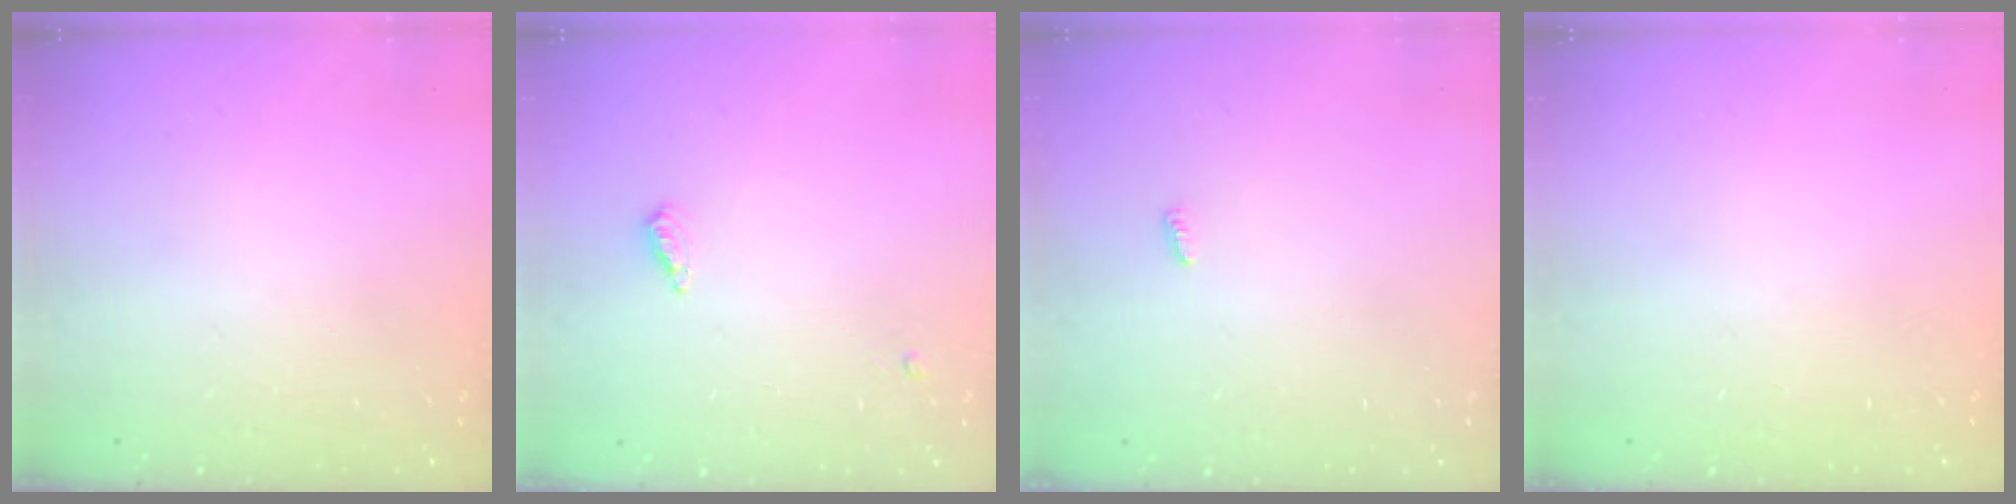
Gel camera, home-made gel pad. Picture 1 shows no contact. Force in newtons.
{"total": 4.2, "press": 4.2, "slide": 0.5}
{"total": 2.4, "press": 2.4, "slide": 0.2}
{"total": 0.0}